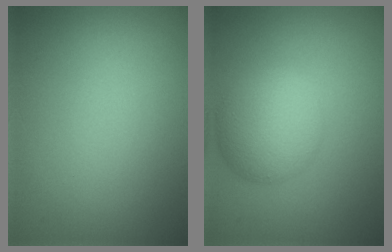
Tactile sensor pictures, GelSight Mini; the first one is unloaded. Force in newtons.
{"total": 5.1, "press": 5.1, "slide": 0.1}